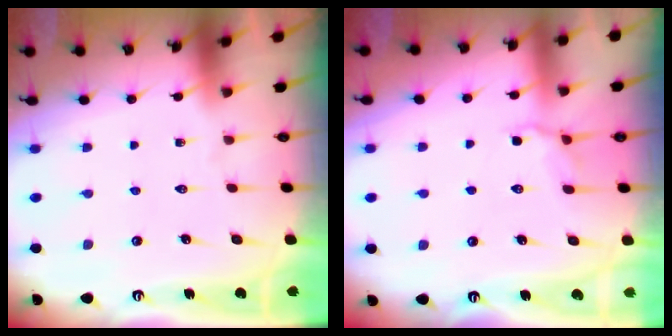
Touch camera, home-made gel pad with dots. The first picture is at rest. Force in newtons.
{"total": 3.8, "press": 3.4, "slide": 1.8}